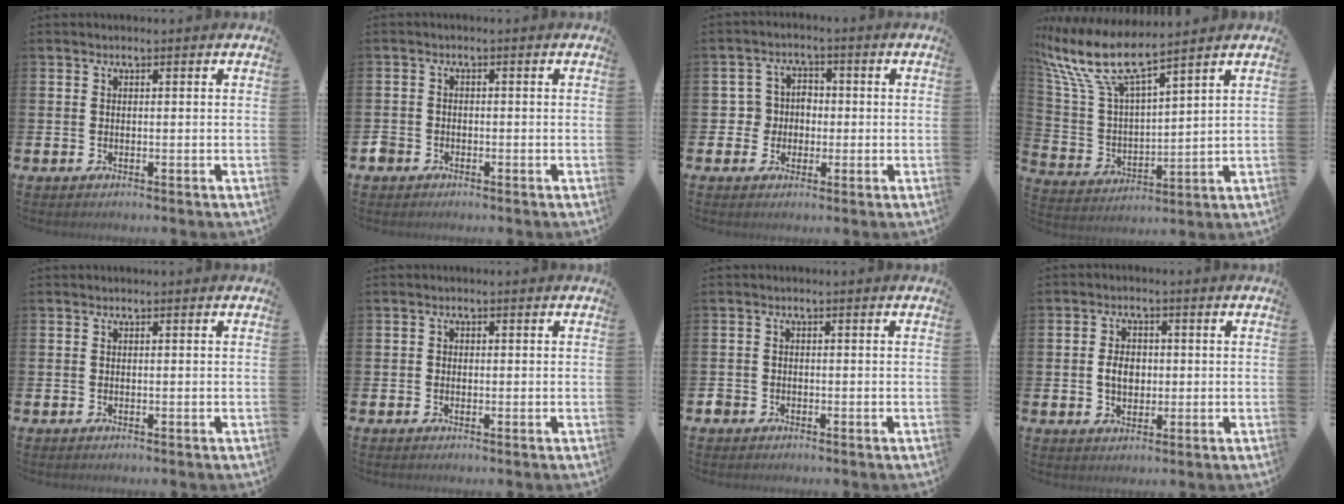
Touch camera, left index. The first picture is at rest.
{"total": 1.8, "force": [-1.5, 1.0, 0.2], "torque": [-0.006, 0.002, -0.033]}
{"total": 3.7, "force": [-0.3, 3.6, 0.7], "torque": [-0.022, 0.009, -0.012]}
{"total": 10.0, "force": [8.3, 2.0, 5.2], "torque": [-0.135, -0.044, 0.142]}
{"total": 0.0}
{"total": 0.9, "force": [-0.3, 0.8, 0.3], "torque": [0.001, 0.002, -0.008]}
{"total": 1.3, "force": [-1.0, 0.9, 0.1], "torque": [-0.003, 0.003, -0.023]}
{"total": 3.7, "force": [0.0, 2.8, 2.4], "torque": [-0.029, 0.001, -0.007]}